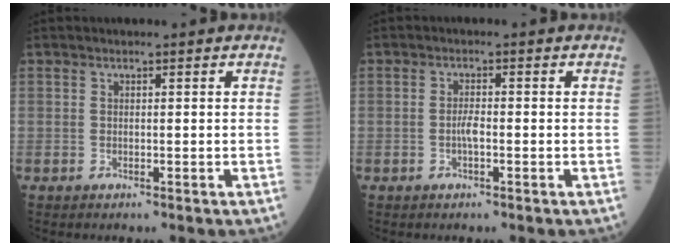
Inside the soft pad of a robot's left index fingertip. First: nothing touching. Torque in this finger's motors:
{"motor_torque": [-0.02, 0.02, 0.07, 0.05]}